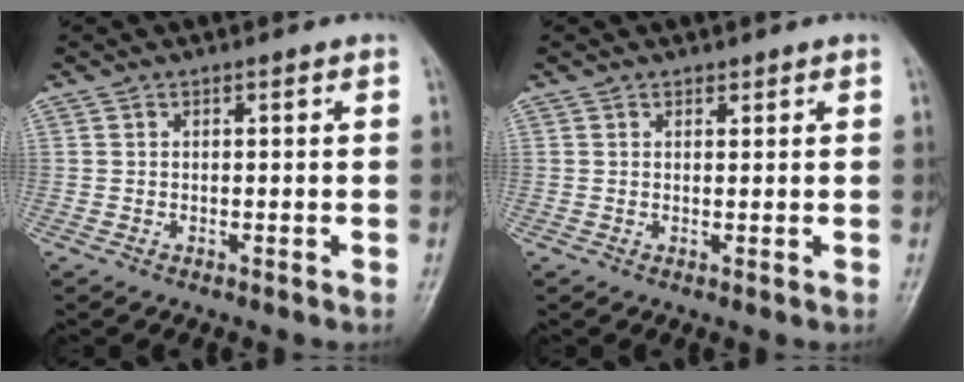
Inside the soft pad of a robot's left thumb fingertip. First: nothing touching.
{"total": 0.9, "force": [0.7, 0.5, 0.2], "torque": [0.004, -0.005, 0.009]}